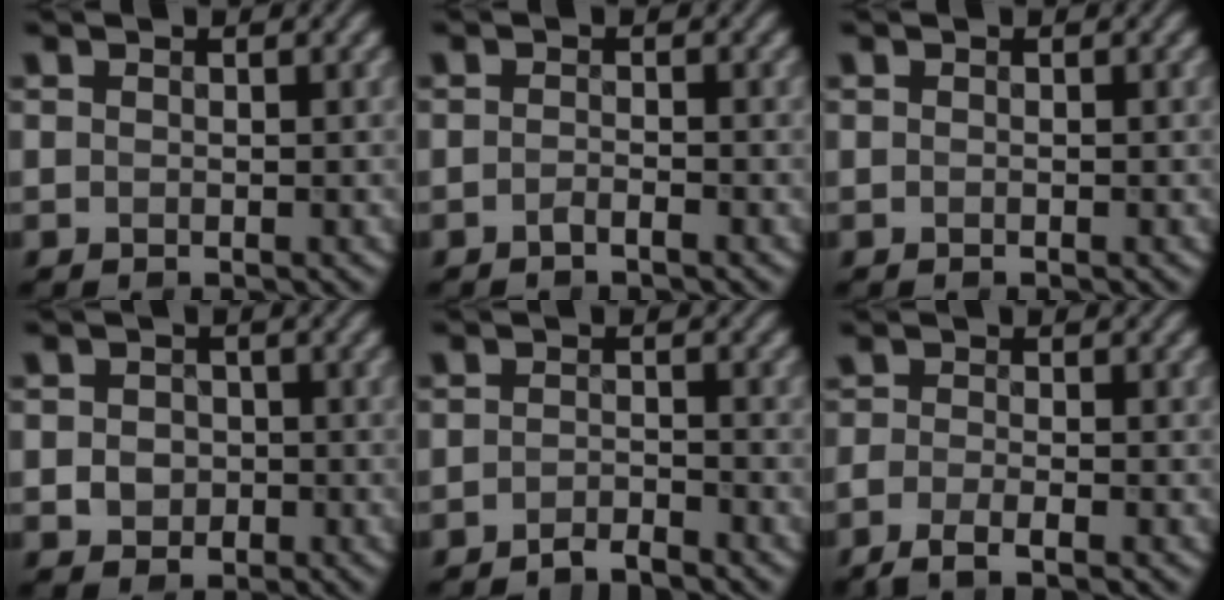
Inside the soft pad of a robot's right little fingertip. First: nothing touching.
{"total": 0.8, "force": [-0.7, 0.1, 0.4], "torque": [-0.005, 0.000, -0.014]}
{"total": 0.0}
{"total": 1.8, "force": [-0.4, 1.6, 0.6], "torque": [-0.013, -0.002, -0.007]}
{"total": 1.4, "force": [-1.4, 0.0, 0.3], "torque": [-0.002, 0.000, -0.028]}
{"total": 2.8, "force": [-1.7, 0.5, 2.1], "torque": [-0.032, -0.008, -0.036]}